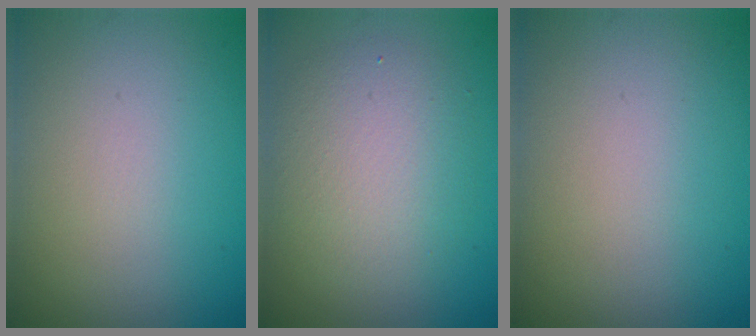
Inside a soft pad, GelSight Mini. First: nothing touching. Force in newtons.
{"total": 4.5, "press": 4.5, "slide": 0.1}
{"total": 0.0}